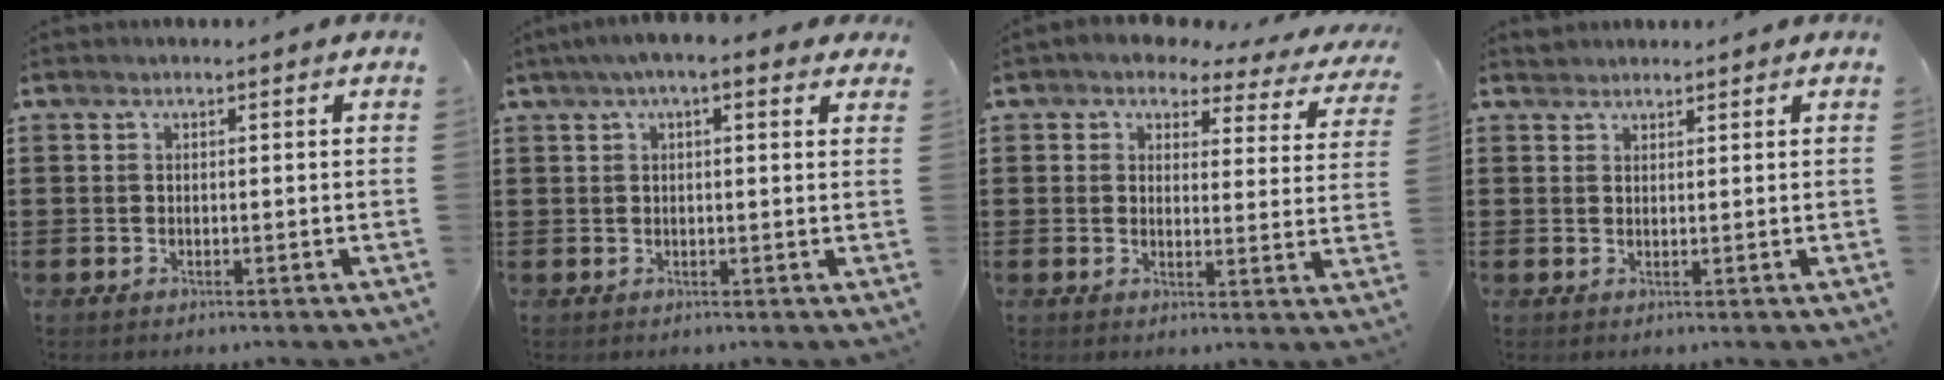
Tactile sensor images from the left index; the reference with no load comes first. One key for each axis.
{"total": 3.6, "fx": 2.2, "fy": 0.6, "fz": 2.8, "tx": -0.058, "ty": 0.008, "tz": 0.037}
{"total": 3.5, "fx": 3.2, "fy": 1.2, "fz": 1.0, "tx": -0.041, "ty": -0.017, "tz": 0.051}
{"total": 1.4, "fx": 1.3, "fy": 0.4, "fz": -0.2, "tx": 0.000, "ty": 0.001, "tz": 0.027}